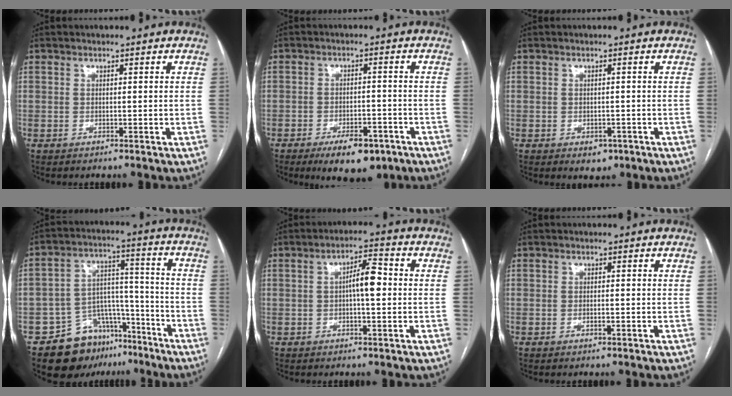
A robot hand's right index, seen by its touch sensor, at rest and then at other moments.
{"total": 8.2, "force": [-5.3, 3.4, 5.3], "torque": [-0.076, -0.003, -0.075]}
{"total": 2.4, "force": [-1.2, 1.7, 1.2], "torque": [-0.009, 0.001, -0.005]}
{"total": 12.9, "force": [-9.0, 8.3, 4.1], "torque": [-0.052, 0.058, -0.136]}
{"total": 5.1, "force": [0.0, 1.2, 5.0], "torque": [-0.084, 0.016, -0.002]}
{"total": 0.7, "force": [-0.2, 0.2, 0.7], "torque": [-0.013, -0.001, -0.002]}